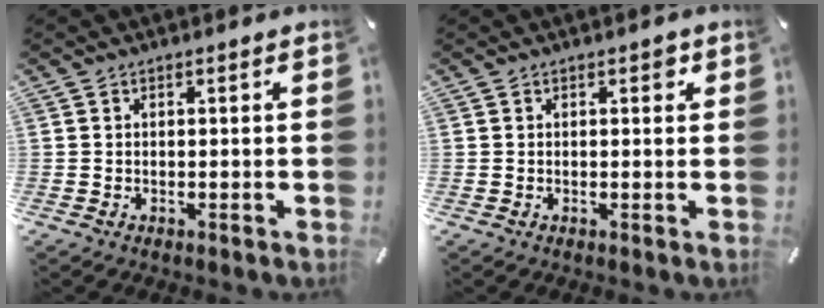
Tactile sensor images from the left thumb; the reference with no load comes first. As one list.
[{"total": 1.2, "force": [0.5, 0.8, 0.8], "torque": [0.000, -0.001, 0.004]}]